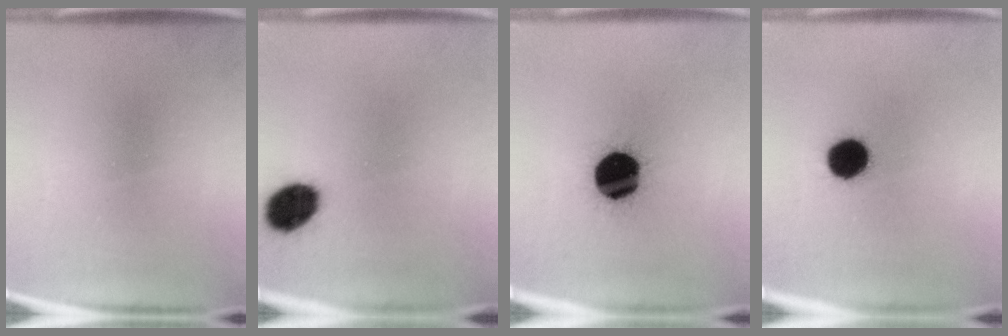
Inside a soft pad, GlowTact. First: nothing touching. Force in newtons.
{"total": 9.4}
{"total": 19.9}
{"total": 9.9}